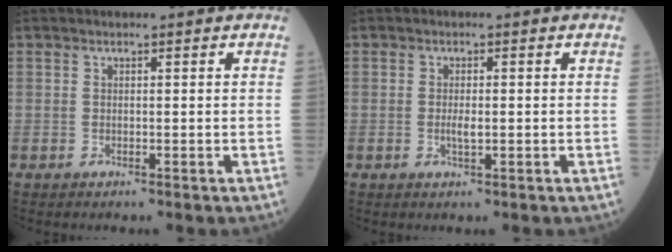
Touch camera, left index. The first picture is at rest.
{"total": 1.7, "force": [-0.4, 0.4, 1.6], "torque": [-0.032, -0.004, -0.007]}